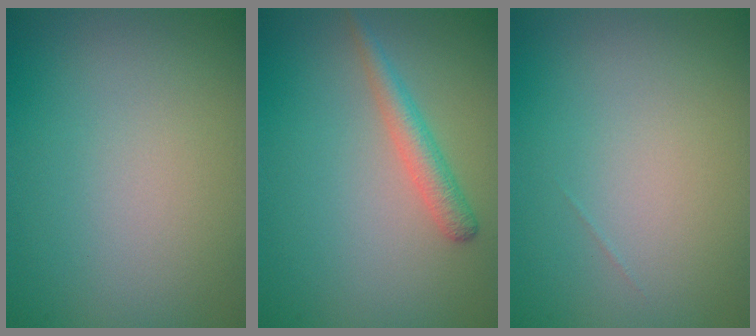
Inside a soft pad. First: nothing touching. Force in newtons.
{"total": 2.3, "press": 2.3, "slide": 0.0}
{"total": 0.0}